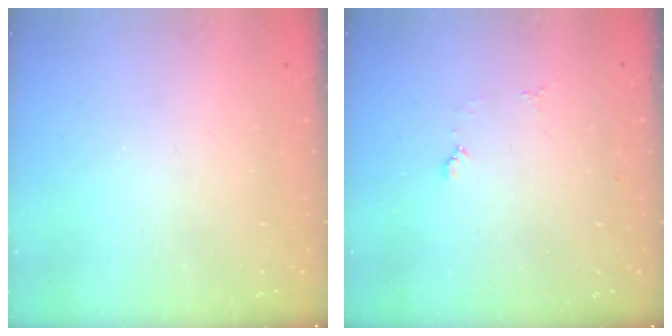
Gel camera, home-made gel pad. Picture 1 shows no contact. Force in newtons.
{"total": 4.2, "press": 4.2, "slide": 0.5}